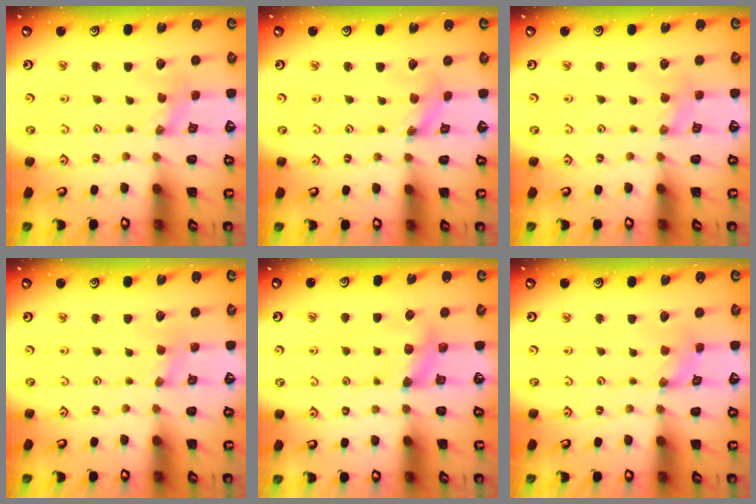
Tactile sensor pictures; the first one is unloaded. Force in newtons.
{"total": 2.0, "press": 2.0, "slide": 0.1}
{"total": 2.2, "press": 2.2, "slide": 0.4}
{"total": 1.6, "press": 1.5, "slide": 0.3}
{"total": 5.6, "press": 5.6, "slide": 0.4}
{"total": 1.5, "press": 1.5, "slide": 0.4}